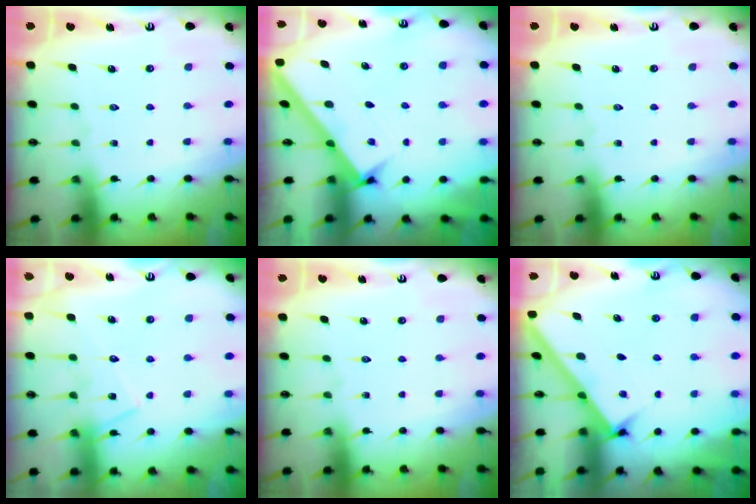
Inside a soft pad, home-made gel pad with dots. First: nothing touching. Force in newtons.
{"total": 2.4, "press": 2.4, "slide": 0.2}
{"total": 0.0}
{"total": 13.5, "press": 13.5, "slide": 1.0}
{"total": 0.0}
{"total": 2.5, "press": 2.5, "slide": 0.3}